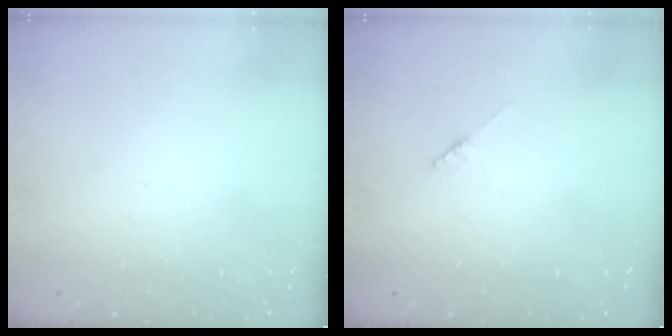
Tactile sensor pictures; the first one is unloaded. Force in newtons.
{"total": 1.8, "press": 1.7, "slide": 0.3}